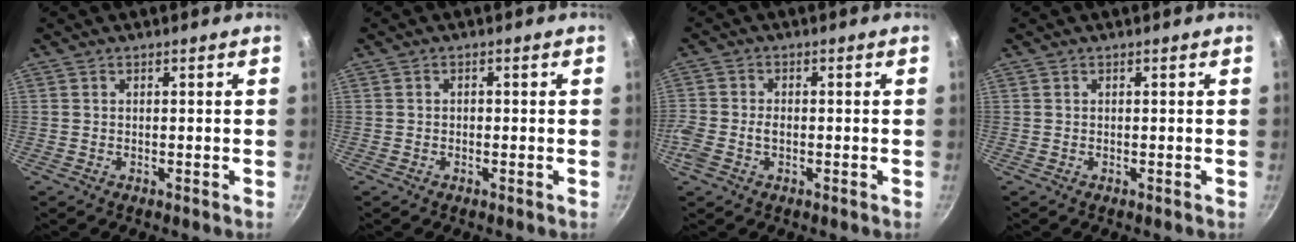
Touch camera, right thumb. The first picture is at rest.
{"total": 0.7, "force": [-0.3, 0.5, 0.3], "torque": [-0.005, 0.003, -0.005]}
{"total": 4.9, "force": [-1.7, 3.1, 3.4], "torque": [-0.078, 0.013, -0.040]}
{"total": 0.0}